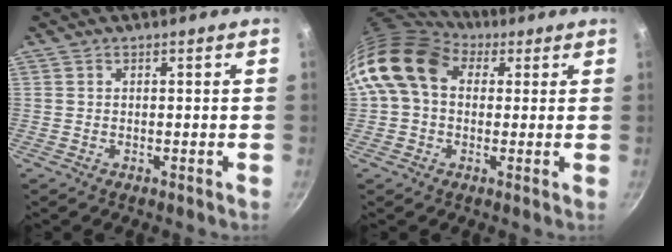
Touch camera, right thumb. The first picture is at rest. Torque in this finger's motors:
{"motor_torque": [0.88, 0.95, 0.97, -0.90, 0.20]}